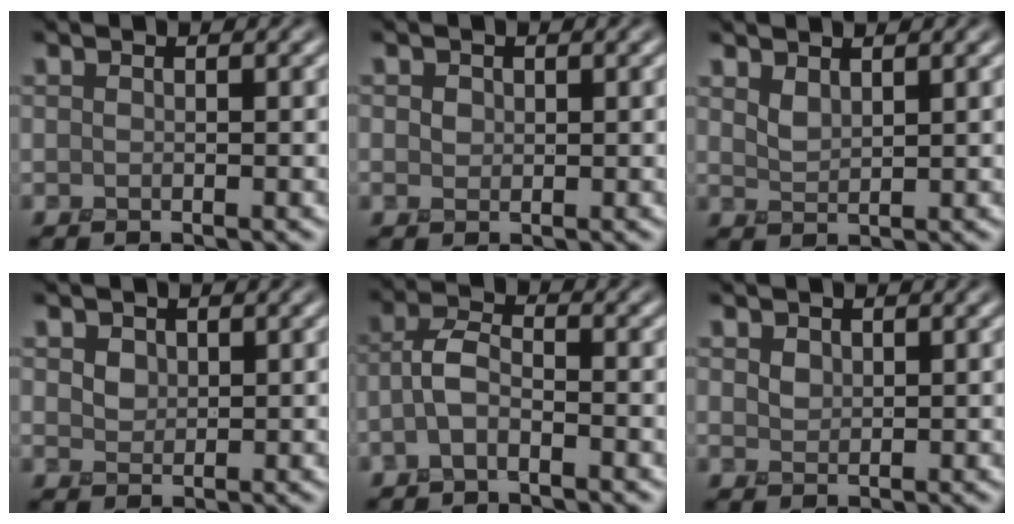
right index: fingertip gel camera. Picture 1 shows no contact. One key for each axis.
{"total": 1.0, "fx": 0.4, "fy": 0.9, "fz": 0.3, "tx": -0.008, "ty": -0.002, "tz": 0.009}
{"total": 1.4, "fx": 1.1, "fy": 0.5, "fz": 0.7, "tx": -0.018, "ty": -0.005, "tz": 0.026}
{"total": 2.4, "fx": 1.2, "fy": 1.8, "fz": 1.1, "tx": -0.037, "ty": 0.000, "tz": 0.030}
{"total": 2.5, "fx": -1.4, "fy": 1.1, "fz": 1.7, "tx": -0.033, "ty": 0.007, "tz": -0.037}
{"total": 1.4, "fx": 0.8, "fy": 1.0, "fz": 0.5, "tx": -0.014, "ty": -0.006, "tz": 0.018}